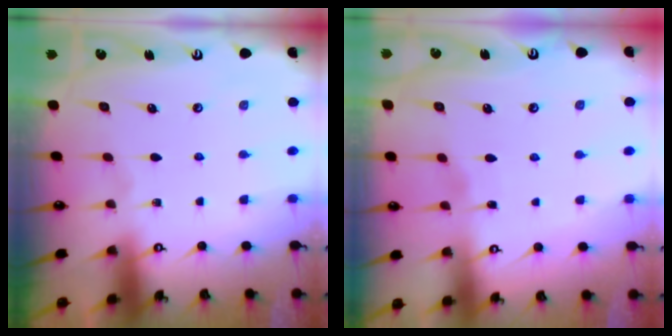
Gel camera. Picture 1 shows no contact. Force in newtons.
{"total": 2.6, "press": 2.6, "slide": 0.4}